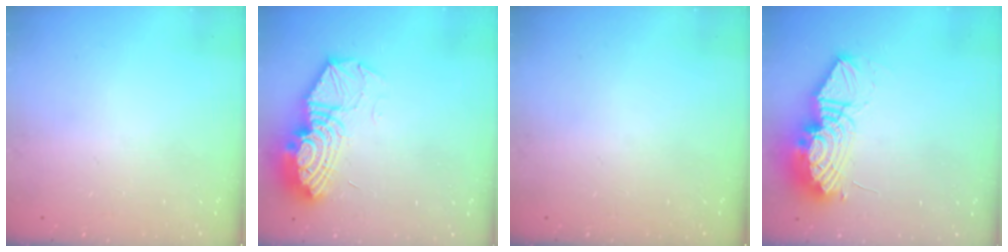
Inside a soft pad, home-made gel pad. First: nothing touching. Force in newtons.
{"total": 17.0, "press": 16.9, "slide": 1.5}
{"total": 0.0}
{"total": 16.9, "press": 16.9, "slide": 1.7}